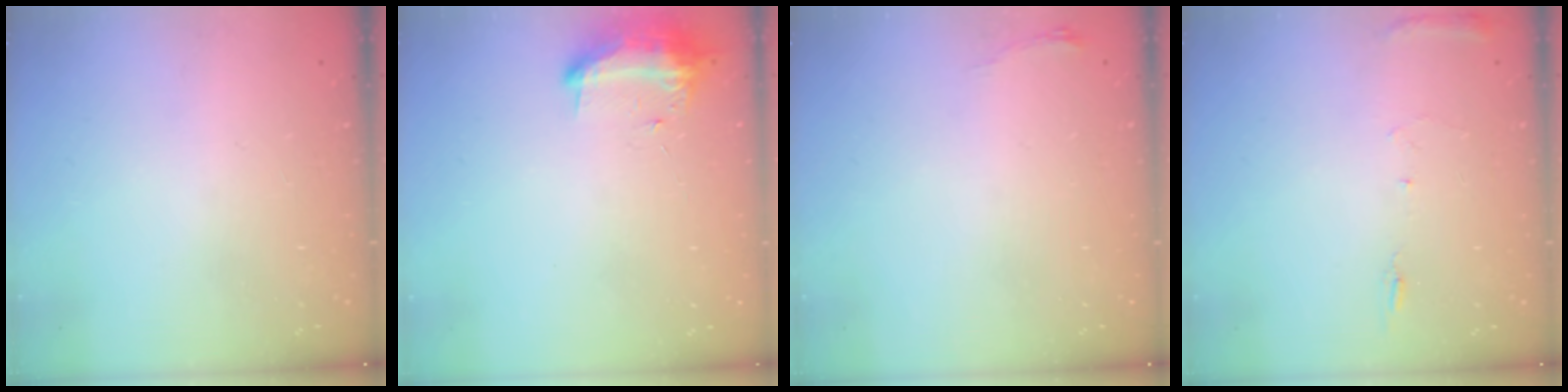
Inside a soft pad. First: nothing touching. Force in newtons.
{"total": 9.9, "press": 9.8, "slide": 1.0}
{"total": 3.4, "press": 3.4, "slide": 0.5}
{"total": 6.9, "press": 6.9, "slide": 0.7}